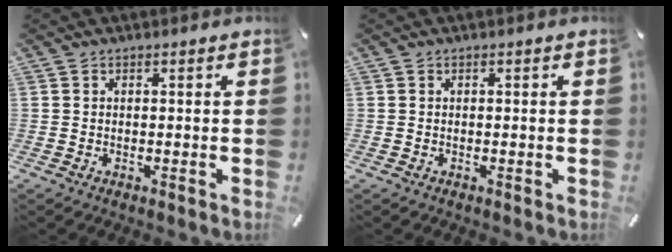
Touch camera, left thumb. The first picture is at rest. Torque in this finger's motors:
{"motor_torque": [0.00, 0.00, 0.00, 0.00, 0.00]}